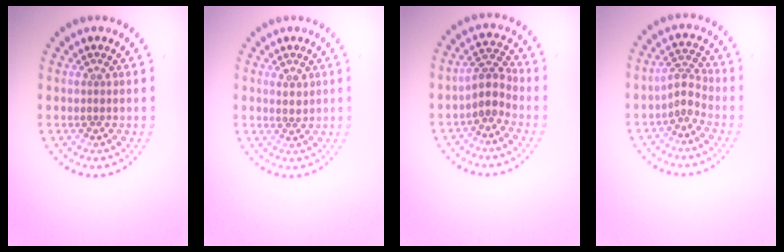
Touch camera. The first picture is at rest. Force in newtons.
{"total": 1.1, "press": 1.0, "slide": 0.5}
{"total": 2.6, "press": 2.1, "slide": 1.6}
{"total": 2.2, "press": 1.6, "slide": 1.6}